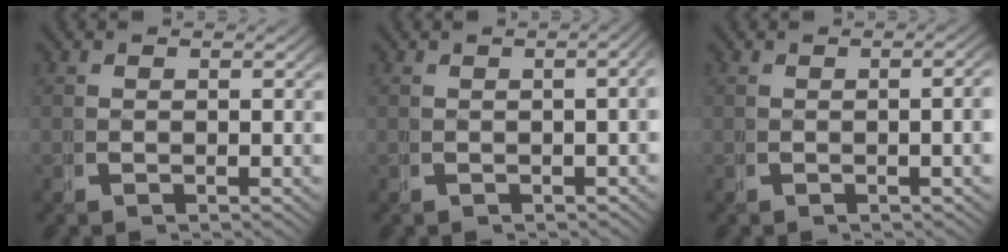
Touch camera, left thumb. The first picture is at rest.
{"total": 2.7, "force": [-0.5, 0.9, 2.5], "torque": [-0.030, 0.011, -0.008]}
{"total": 2.2, "force": [-0.1, 0.4, 2.2], "torque": [-0.028, 0.005, -0.004]}